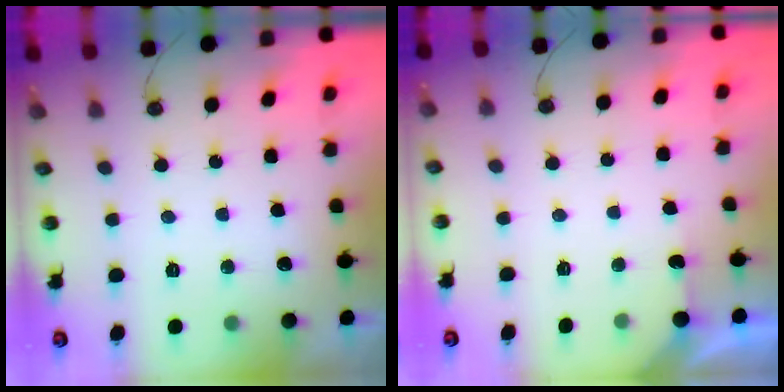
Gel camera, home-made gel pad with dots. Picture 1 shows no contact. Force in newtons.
{"total": 3.6, "press": 3.6, "slide": 0.3}